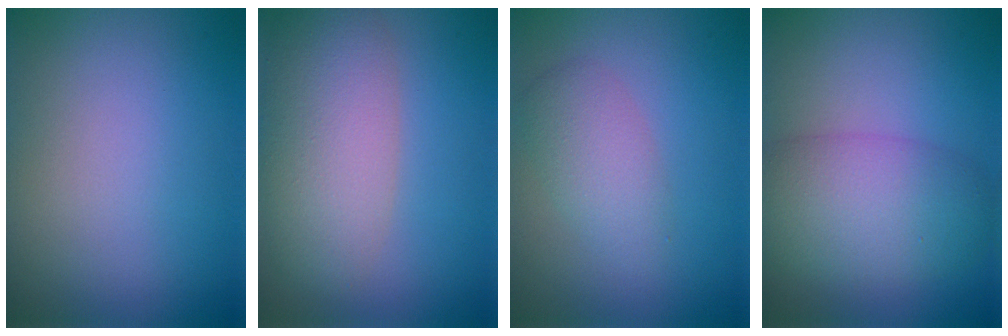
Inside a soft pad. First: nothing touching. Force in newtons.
{"total": 6.8, "press": 6.8, "slide": 0.2}
{"total": 2.9, "press": 2.9, "slide": 0.1}
{"total": 6.7, "press": 6.7, "slide": 0.3}